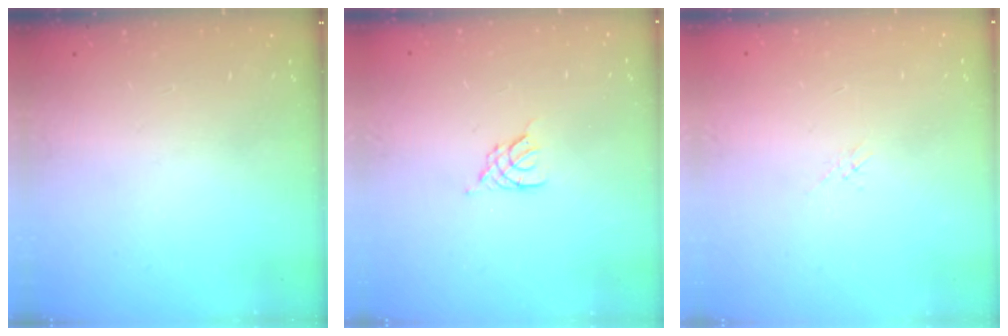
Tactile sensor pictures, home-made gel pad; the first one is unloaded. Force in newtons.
{"total": 2.3, "press": 2.3, "slide": 0.5}
{"total": 0.5, "press": 0.5, "slide": 0.2}